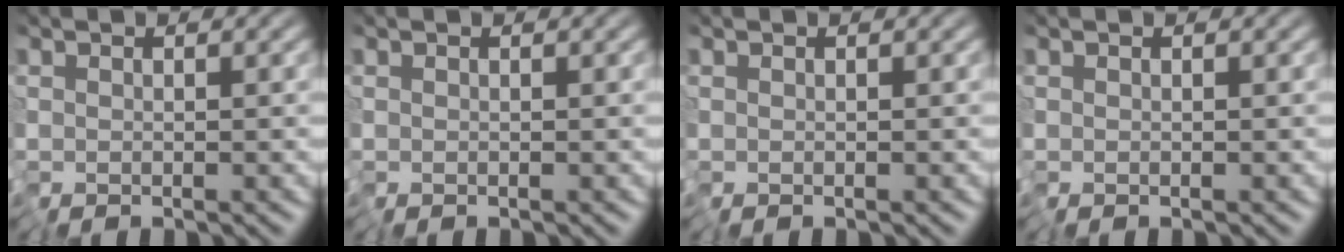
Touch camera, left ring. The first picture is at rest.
{"total": 0.0}
{"total": 0.0}
{"total": 0.0}